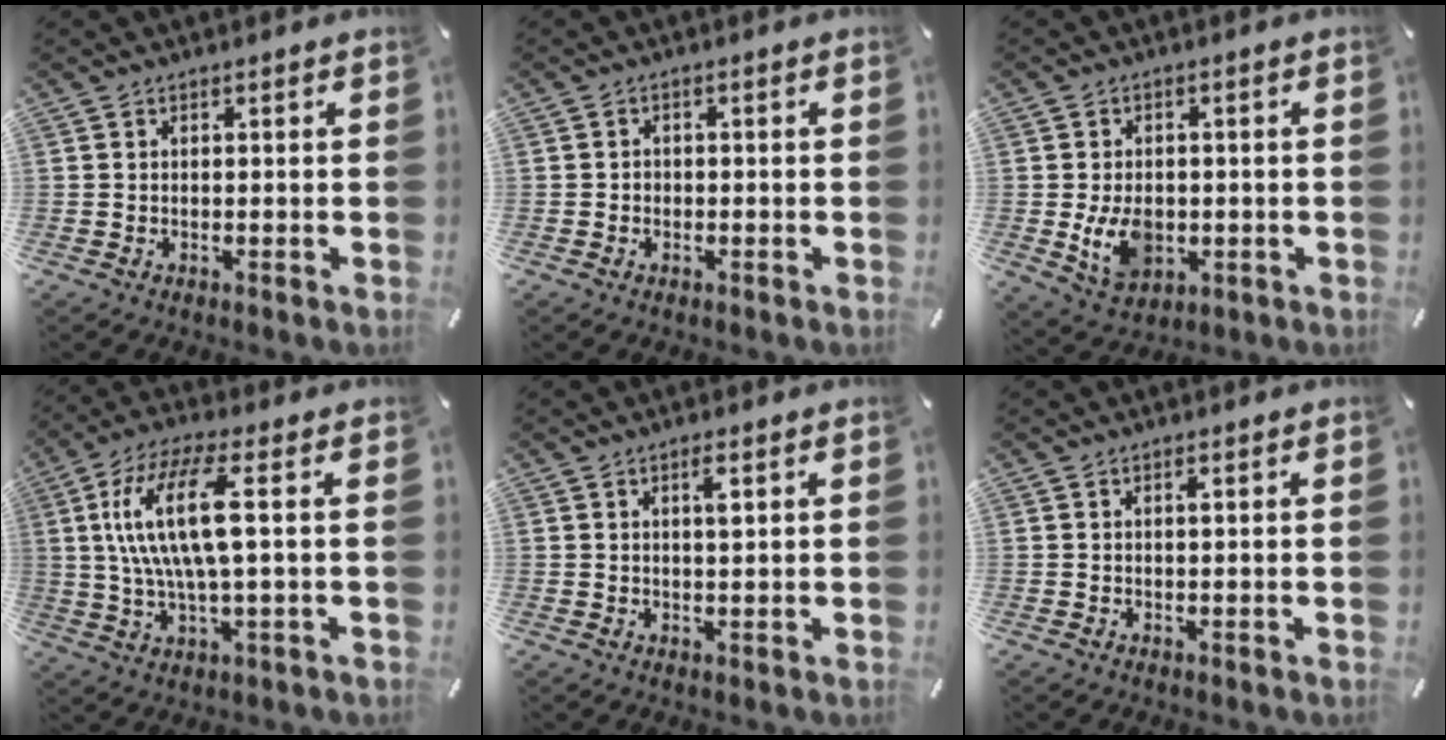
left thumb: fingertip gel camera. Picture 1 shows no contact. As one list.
[{"total": 1.7, "force": [-0.8, 1.4, 0.4], "torque": [-0.007, 0.008, -0.020]}, {"total": 9.0, "force": [-1.4, 6.8, 5.7], "torque": [-0.104, 0.000, -0.025]}, {"total": 15.4, "force": [2.5, 4.5, 14.6], "torque": [-0.305, -0.005, 0.033]}, {"total": 2.7, "force": [1.0, 0.5, 2.5], "torque": [-0.044, 0.000, 0.013]}, {"total": 0.8, "force": [0.2, 0.1, 0.8], "torque": [-0.015, 0.000, 0.003]}]